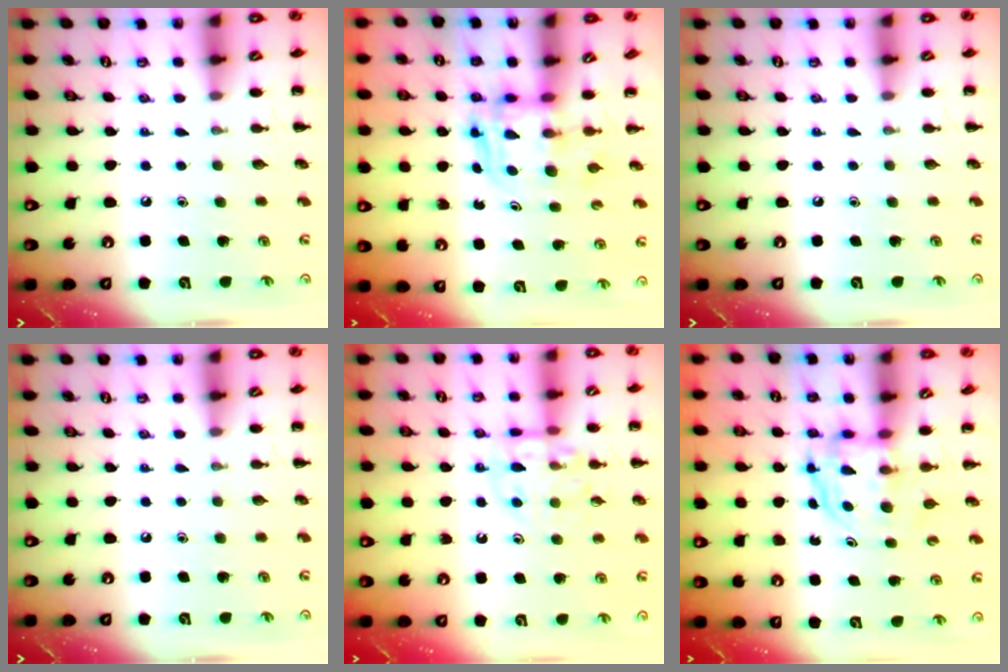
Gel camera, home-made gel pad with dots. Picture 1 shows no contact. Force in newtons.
{"total": 2.7, "press": 2.7, "slide": 0.2}
{"total": 0.0}
{"total": 0.0}
{"total": 11.2, "press": 11.1, "slide": 1.4}
{"total": 3.7, "press": 3.7, "slide": 0.3}